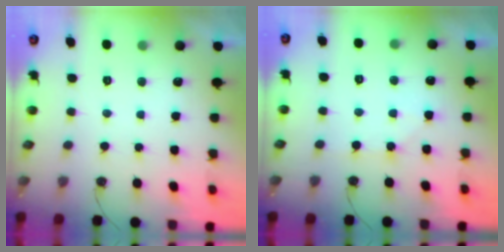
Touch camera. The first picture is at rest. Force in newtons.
{"total": 5.0, "press": 4.9, "slide": 0.8}